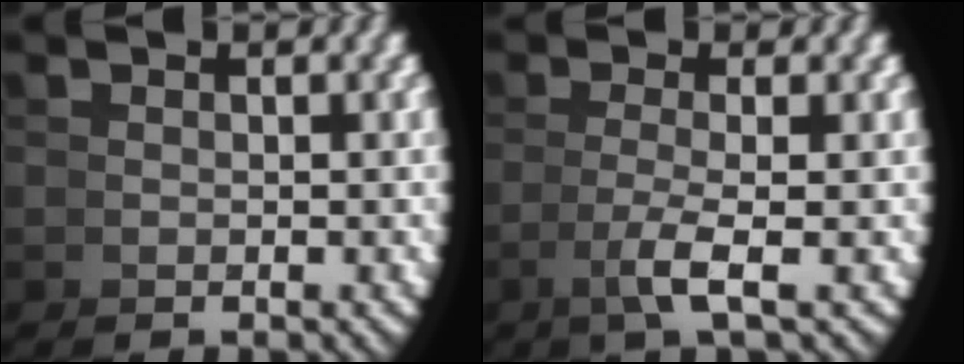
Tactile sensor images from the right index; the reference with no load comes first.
{"total": 2.8, "force": [-0.5, -0.6, 2.7], "torque": [-0.053, -0.006, -0.002]}